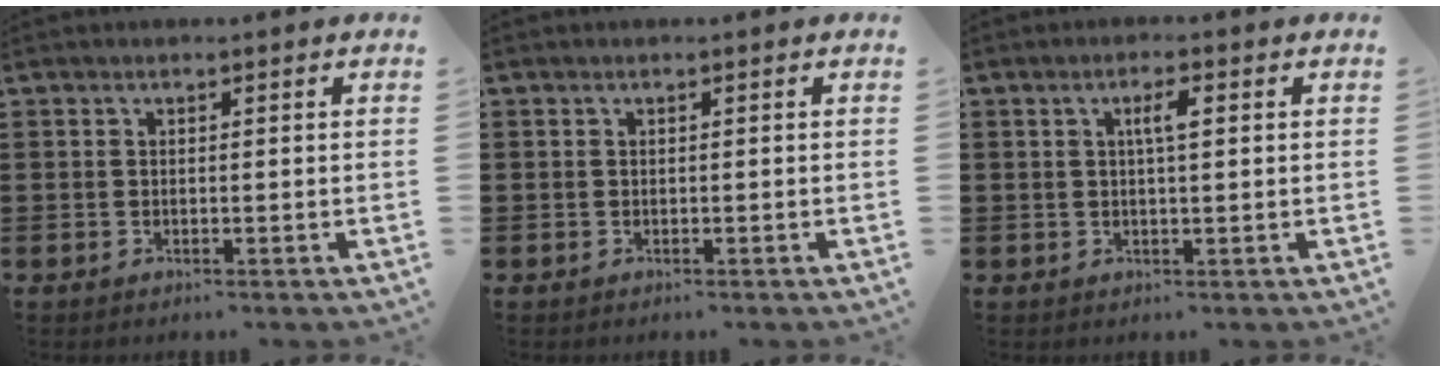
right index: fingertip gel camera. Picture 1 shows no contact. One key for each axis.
{"total": 0.0}
{"total": 2.9, "fx": 0.7, "fy": 0.6, "fz": 2.8, "tx": -0.055, "ty": 0.006, "tz": 0.008}